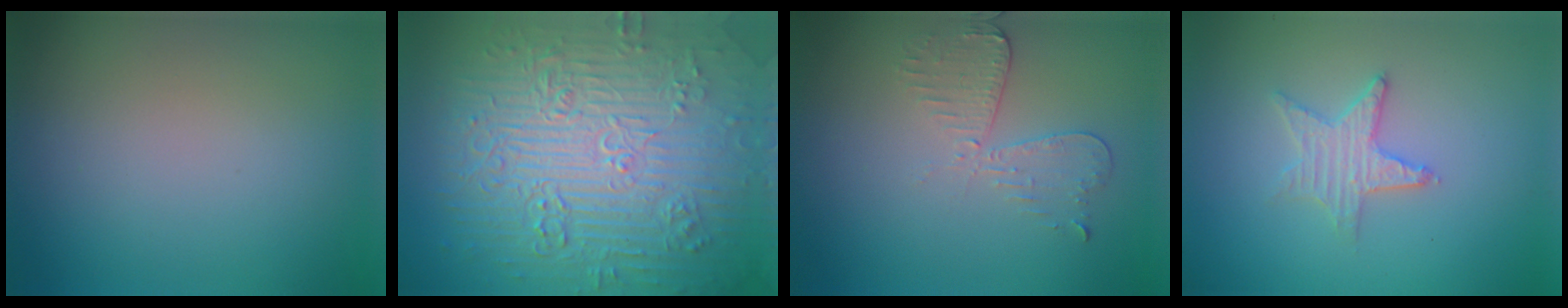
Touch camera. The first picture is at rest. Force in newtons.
{"total": 11.7, "press": 7.7, "slide": 8.8}
{"total": 3.0, "press": 2.6, "slide": 1.5}
{"total": 2.7, "press": 2.6, "slide": 0.5}